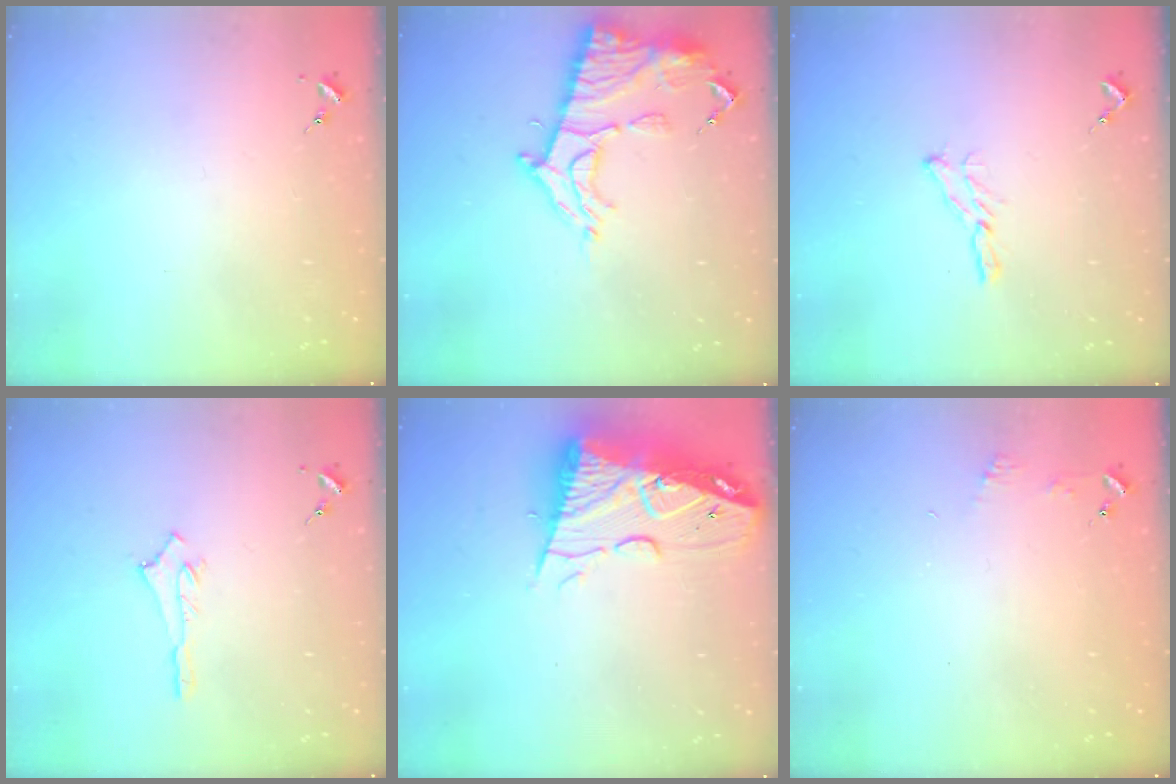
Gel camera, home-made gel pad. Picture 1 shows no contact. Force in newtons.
{"total": 14.6, "press": 14.5, "slide": 1.4}
{"total": 5.9, "press": 5.9, "slide": 0.5}
{"total": 3.0, "press": 3.0, "slide": 0.2}
{"total": 15.5, "press": 15.4, "slide": 1.4}
{"total": 3.8, "press": 3.8, "slide": 0.4}